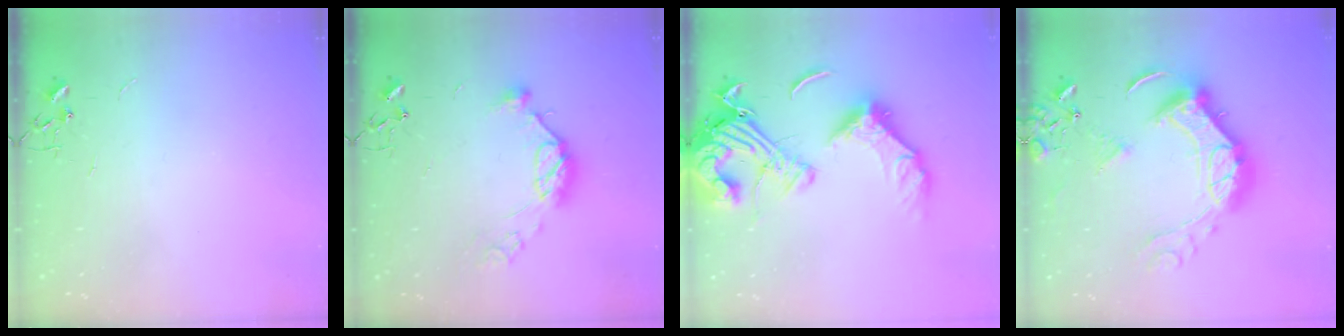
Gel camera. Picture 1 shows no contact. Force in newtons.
{"total": 11.3, "press": 11.3, "slide": 1.0}
{"total": 22.6, "press": 22.3, "slide": 3.7}
{"total": 20.8, "press": 20.7, "slide": 1.7}